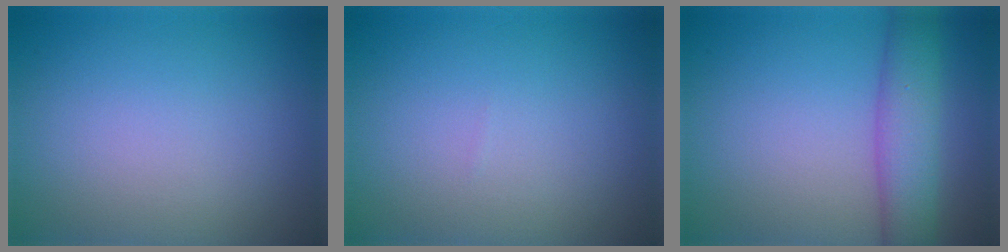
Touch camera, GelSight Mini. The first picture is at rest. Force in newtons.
{"total": 0.0}
{"total": 5.2, "press": 5.2, "slide": 0.2}